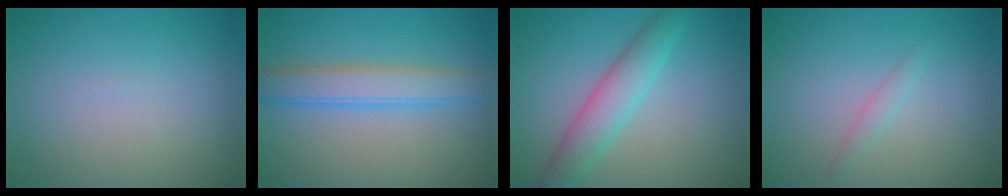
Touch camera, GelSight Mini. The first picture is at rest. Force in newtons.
{"total": 3.8, "press": 3.8, "slide": 0.1}
{"total": 4.0, "press": 4.0, "slide": 0.1}
{"total": 1.0, "press": 0.9, "slide": 0.2}